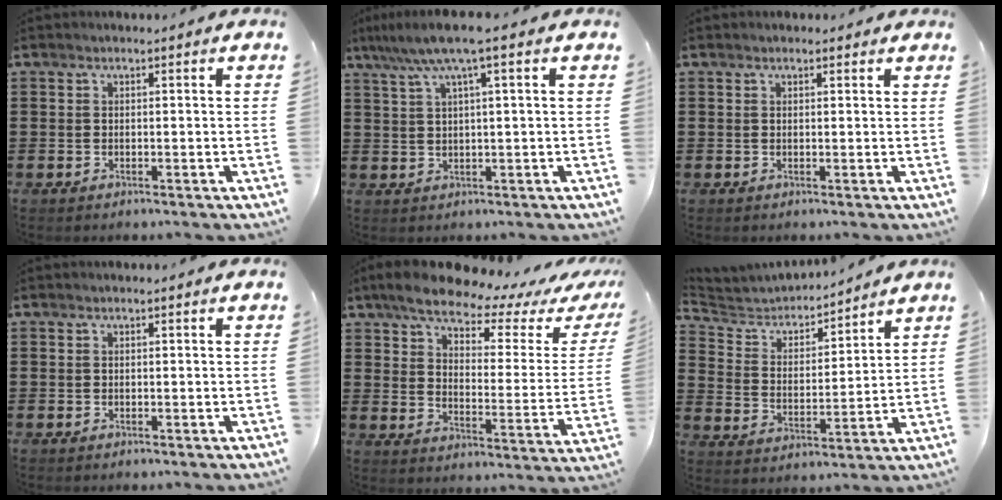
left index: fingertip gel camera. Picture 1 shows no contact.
{"total": 5.5, "force": [2.5, 0.0, 4.9], "torque": [-0.106, -0.003, 0.037]}
{"total": 0.7, "force": [0.5, 0.4, 0.3], "torque": [-0.006, 0.003, 0.011]}
{"total": 0.0}
{"total": 7.8, "force": [6.9, 1.8, 3.3], "torque": [-0.083, -0.042, 0.115]}
{"total": 4.8, "force": [4.6, 1.3, 0.5], "torque": [-0.043, -0.033, 0.074]}